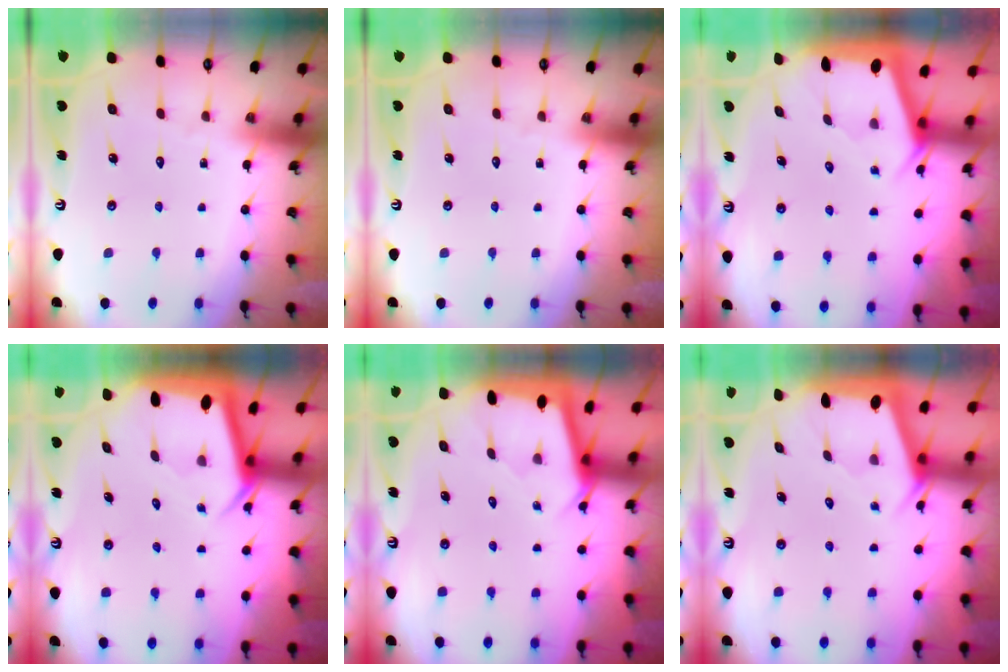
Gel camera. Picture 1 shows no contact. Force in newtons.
{"total": 0.0}
{"total": 2.1, "press": 2.1, "slide": 0.3}
{"total": 3.5, "press": 3.5, "slide": 0.4}
{"total": 2.4, "press": 2.4, "slide": 0.1}
{"total": 2.1, "press": 2.0, "slide": 0.3}